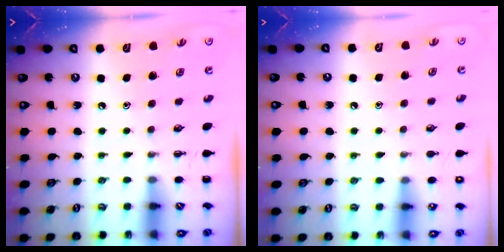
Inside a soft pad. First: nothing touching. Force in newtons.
{"total": 6.9, "press": 6.5, "slide": 2.0}